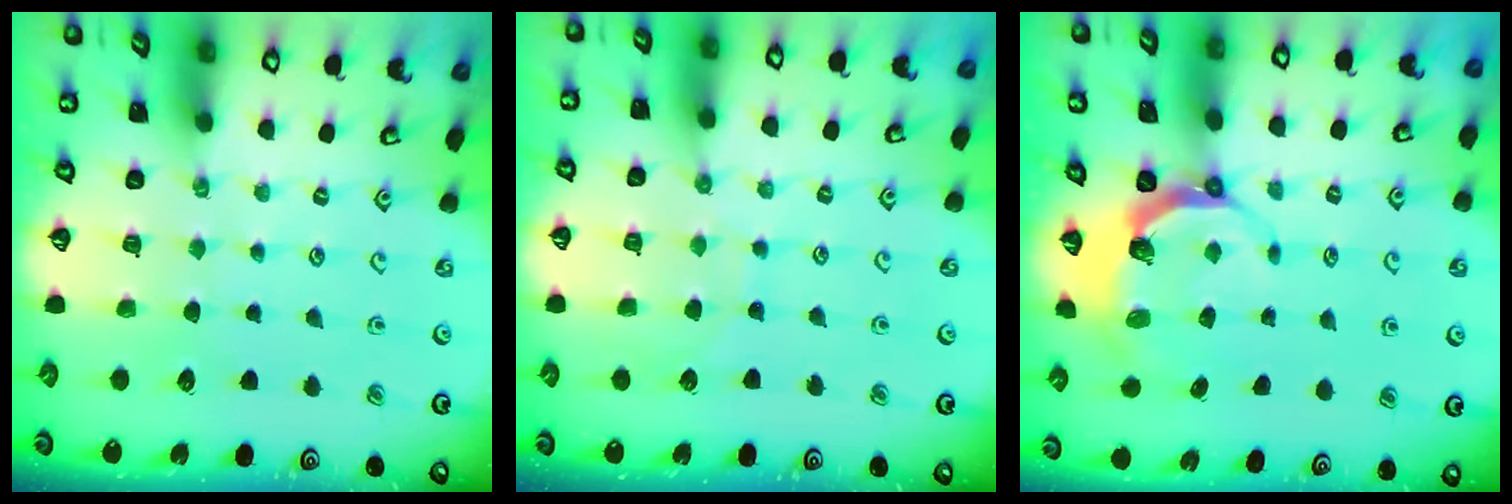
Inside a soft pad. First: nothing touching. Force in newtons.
{"total": 7.0, "press": 7.0, "slide": 0.6}
{"total": 5.6, "press": 4.5, "slide": 3.3}